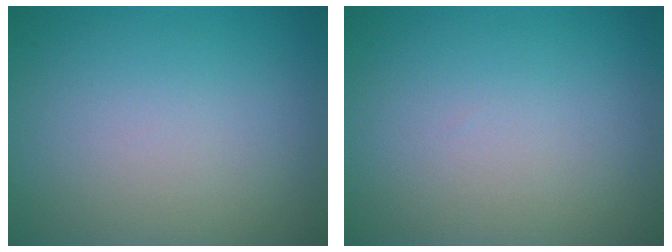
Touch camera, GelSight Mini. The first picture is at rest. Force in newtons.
{"total": 0.0}